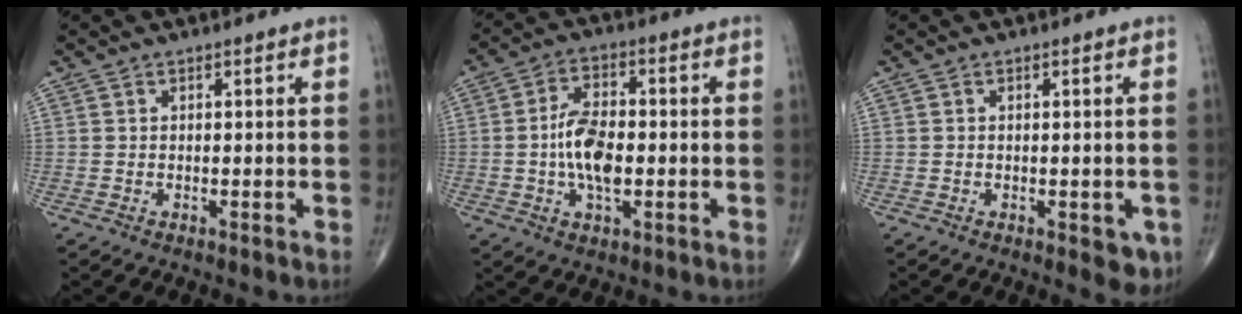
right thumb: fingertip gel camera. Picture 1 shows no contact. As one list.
[{"total": 9.3, "force": [-1.1, 4.7, 8.0], "torque": [-0.146, 0.010, -0.024]}, {"total": 4.1, "force": [-1.4, 1.9, 3.4], "torque": [-0.021, -0.005, -0.013]}]